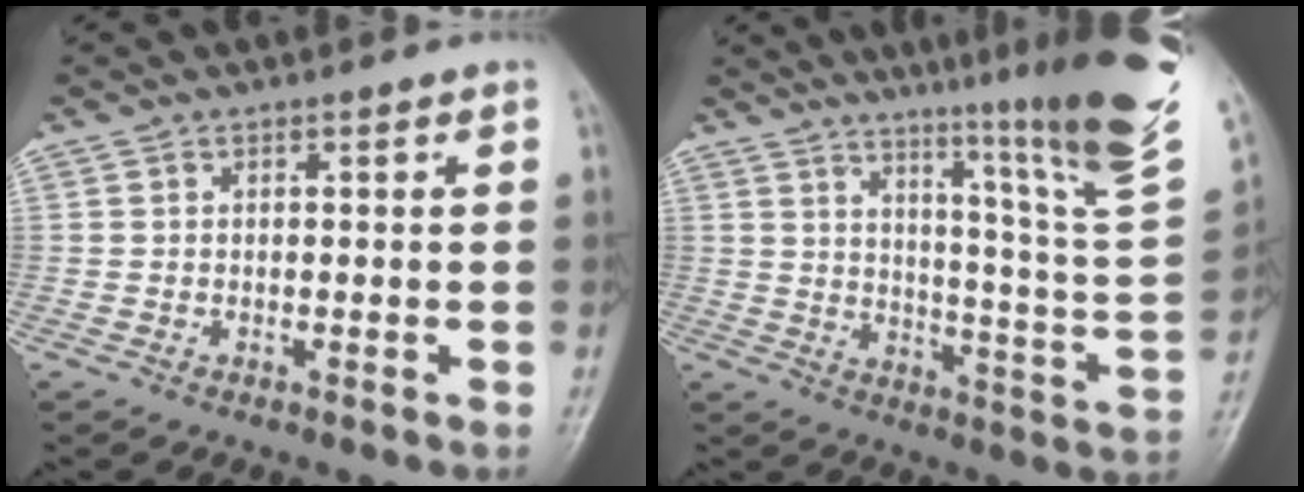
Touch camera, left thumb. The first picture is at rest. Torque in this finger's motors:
{"motor_torque": [2.96, 2.04, 0.87, -1.91, 0.24]}